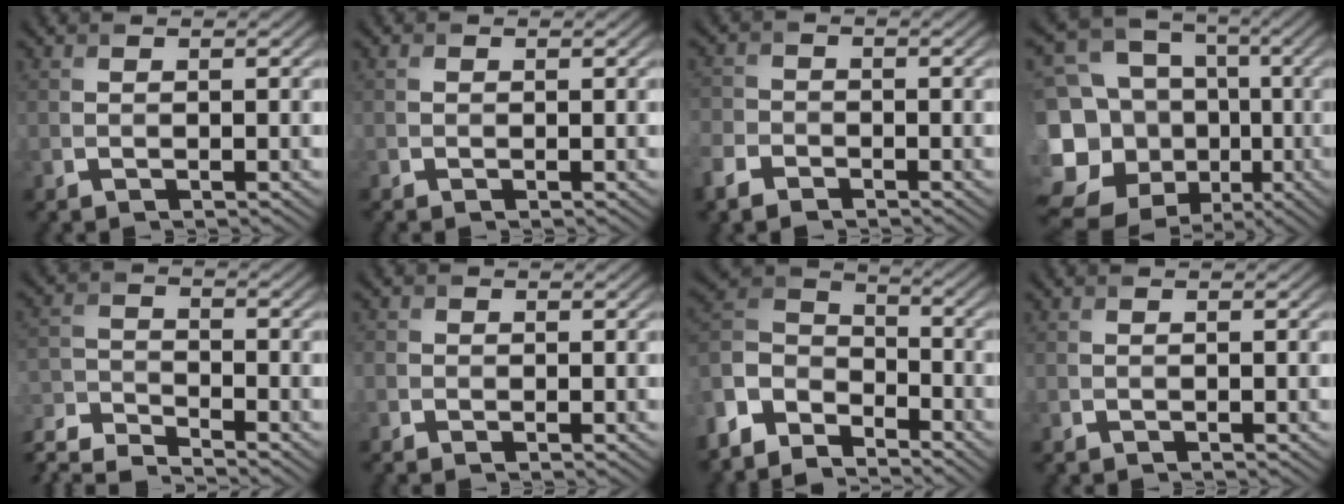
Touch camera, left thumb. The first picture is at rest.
{"total": 0.5, "force": [-0.4, 0.3, 0.2], "torque": [-0.005, -0.001, -0.009]}
{"total": 3.7, "force": [-2.5, 2.1, 1.6], "torque": [-0.046, -0.002, -0.057]}
{"total": 19.0, "force": [-3.6, 16.2, 9.3], "torque": [-0.245, -0.007, -0.069]}
{"total": 7.5, "force": [-6.4, 1.5, 3.5], "torque": [-0.077, -0.014, -0.129]}
{"total": 1.4, "force": [-0.9, 1.1, 0.4], "torque": [-0.006, 0.000, -0.019]}
{"total": 7.2, "force": [-4.0, 4.7, 3.7], "torque": [-0.092, 0.010, -0.100]}
{"total": 0.0}